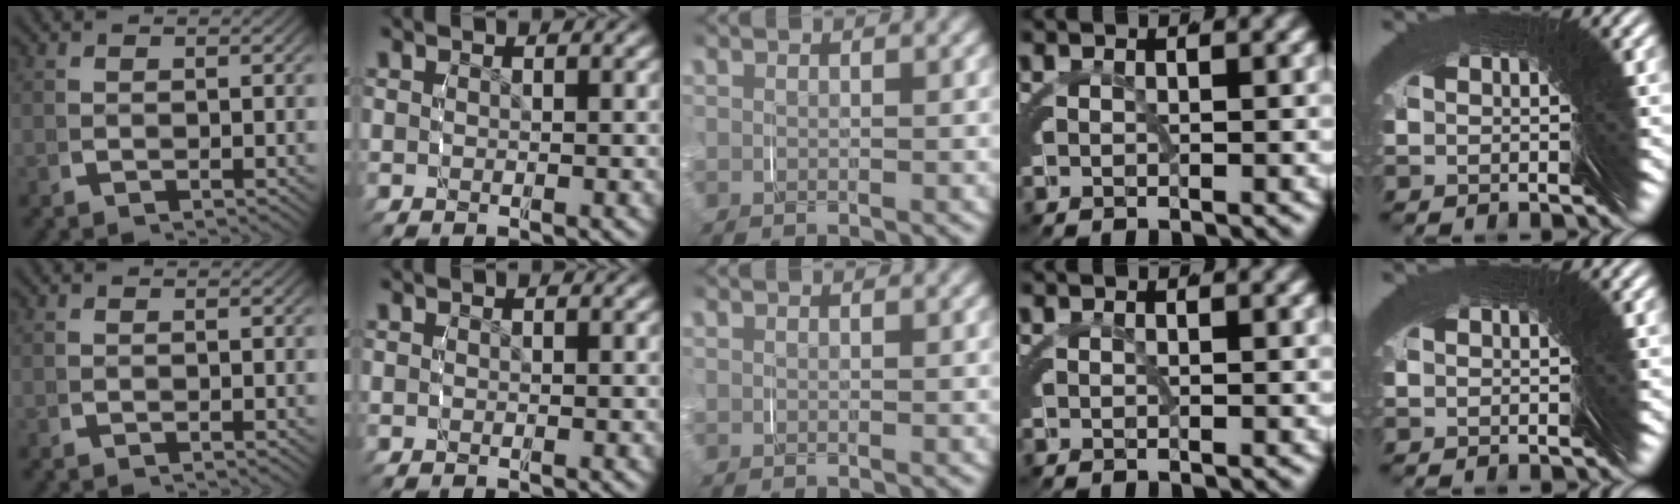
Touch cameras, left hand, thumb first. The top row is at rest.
{}